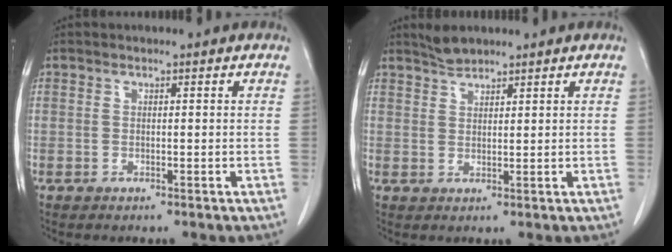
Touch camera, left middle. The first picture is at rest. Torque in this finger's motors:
{"motor_torque": [0.00, 0.00, -0.09, 0.01]}